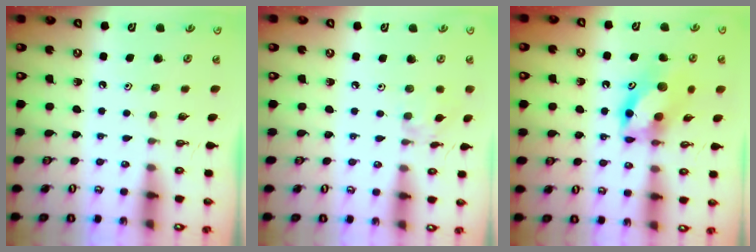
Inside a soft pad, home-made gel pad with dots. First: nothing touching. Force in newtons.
{"total": 2.0, "press": 2.0, "slide": 0.4}
{"total": 13.1, "press": 13.0, "slide": 1.2}